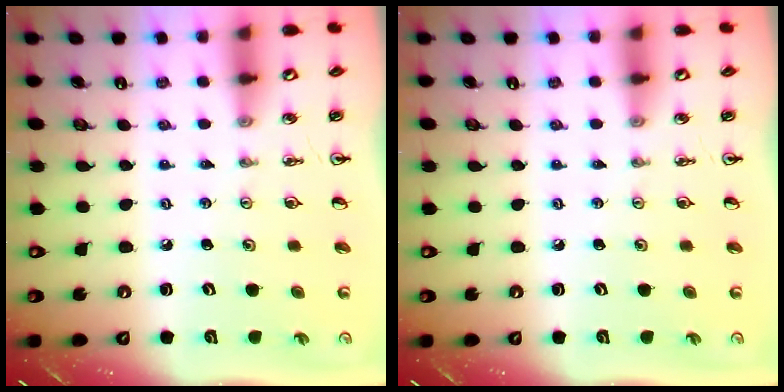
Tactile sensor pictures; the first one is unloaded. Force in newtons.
{"total": 0.0}